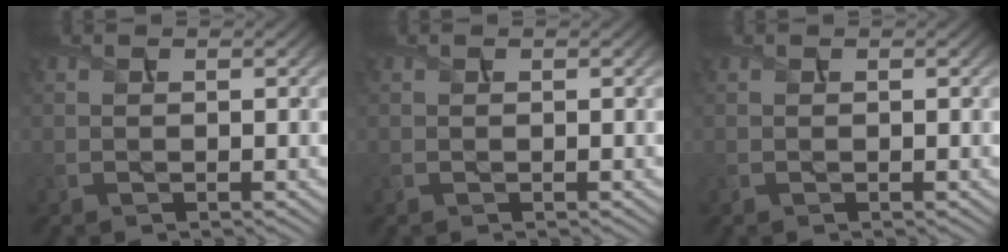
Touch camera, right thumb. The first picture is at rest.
{"total": 0.0}
{"total": 0.0}